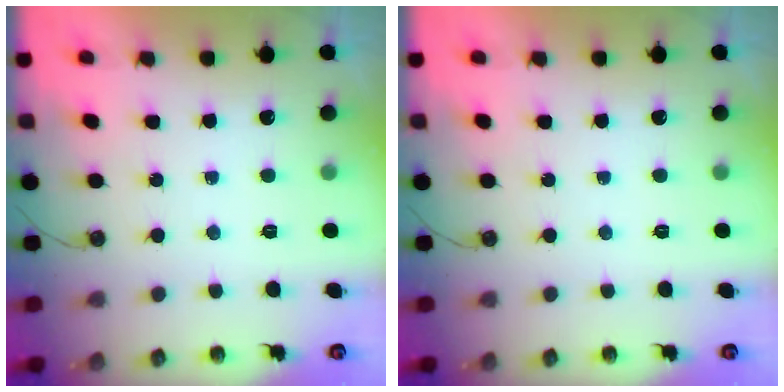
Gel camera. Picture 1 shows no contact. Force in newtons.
{"total": 0.0}